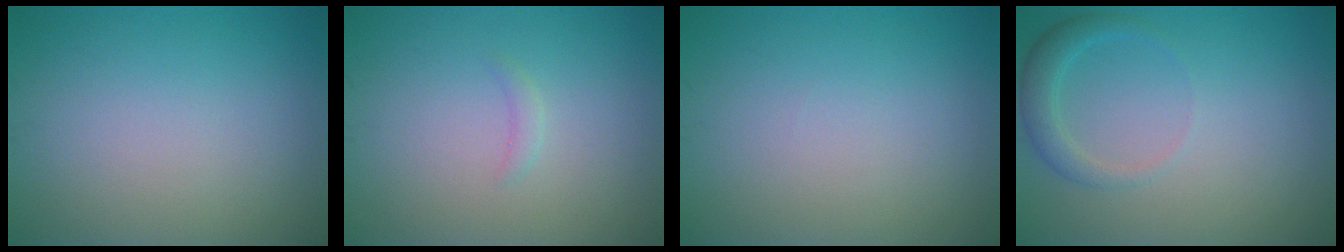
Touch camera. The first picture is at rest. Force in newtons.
{"total": 0.7, "press": 0.7, "slide": 0.1}
{"total": 0.0}
{"total": 2.1, "press": 2.1, "slide": 0.2}